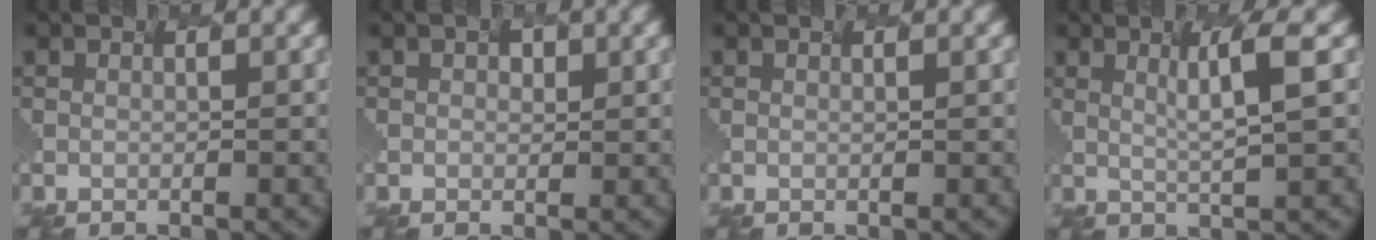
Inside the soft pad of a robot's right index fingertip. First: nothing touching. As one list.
[{"total": 0.9, "force": [-0.2, -0.5, -0.7], "torque": [-0.004, -0.007, 0.023]}, {"total": 0.0}, {"total": 2.6, "force": [0.5, -0.9, 2.4], "torque": [-0.073, -0.007, 0.042]}]